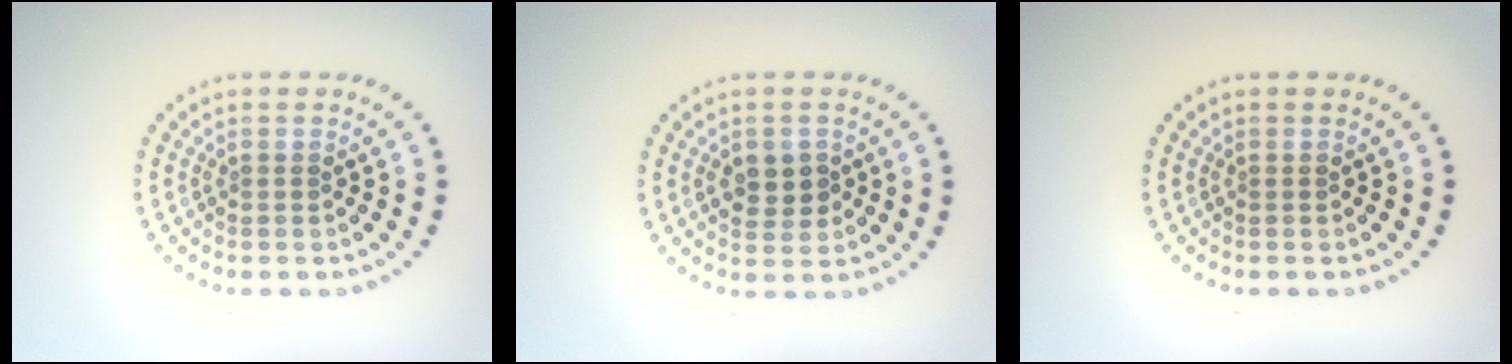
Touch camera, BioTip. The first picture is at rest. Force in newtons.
{"total": 2.8, "press": 2.8, "slide": 0.4}
{"total": 0.0}